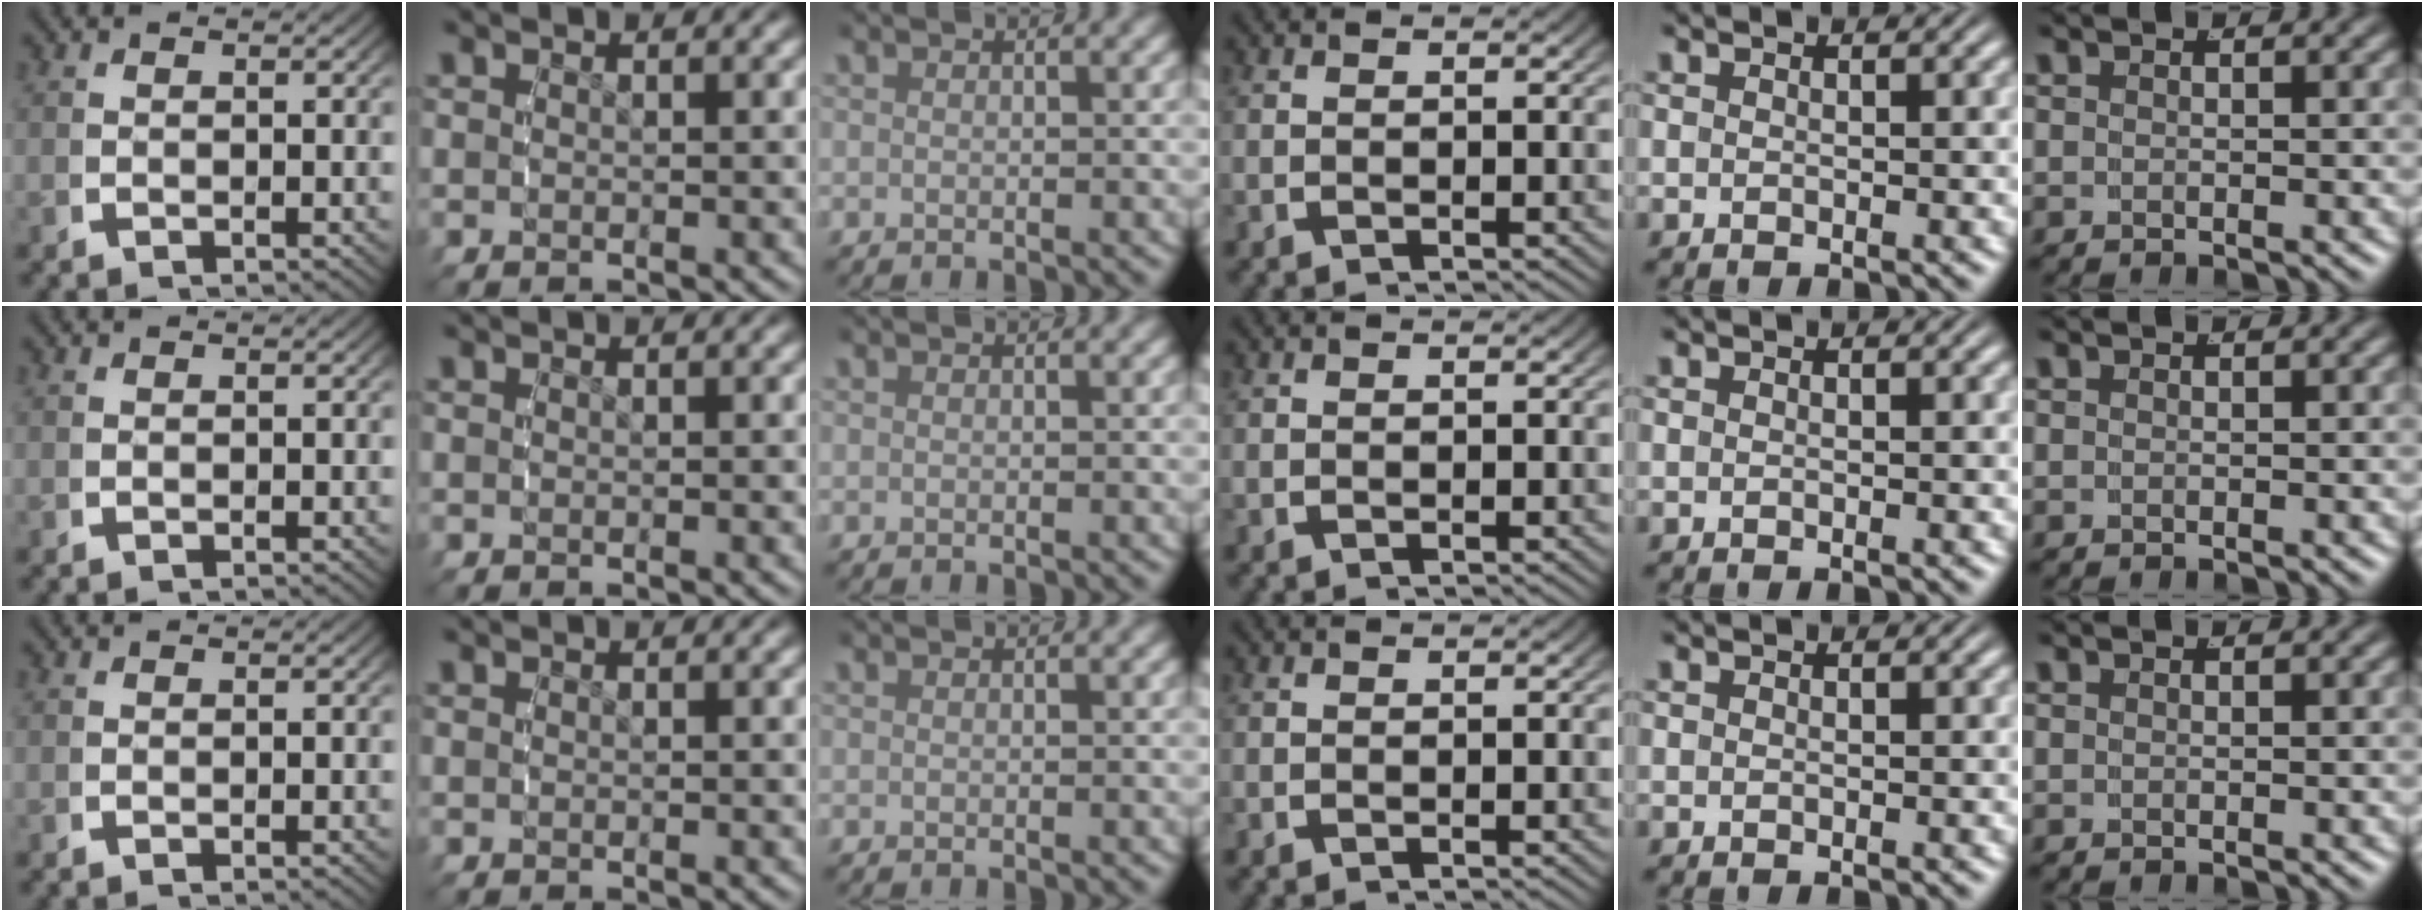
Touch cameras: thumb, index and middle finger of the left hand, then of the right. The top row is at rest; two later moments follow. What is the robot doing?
{"motion": "reach", "object": "paper plate"}